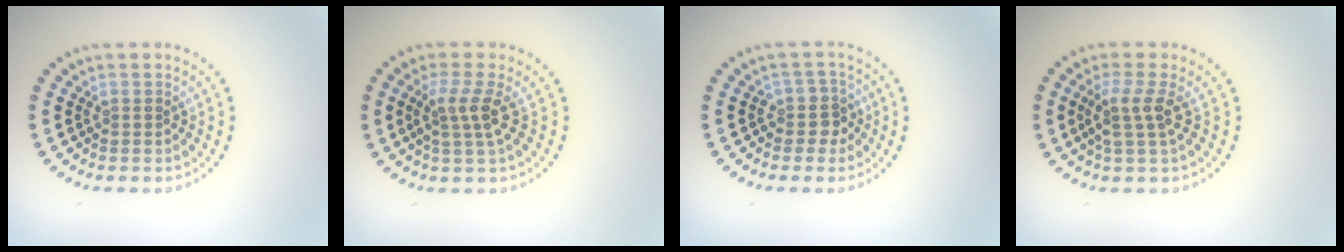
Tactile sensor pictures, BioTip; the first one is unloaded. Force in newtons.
{"total": 2.7, "press": 2.0, "slide": 1.8}
{"total": 2.2, "press": 1.8, "slide": 1.2}
{"total": 2.6, "press": 2.0, "slide": 1.6}